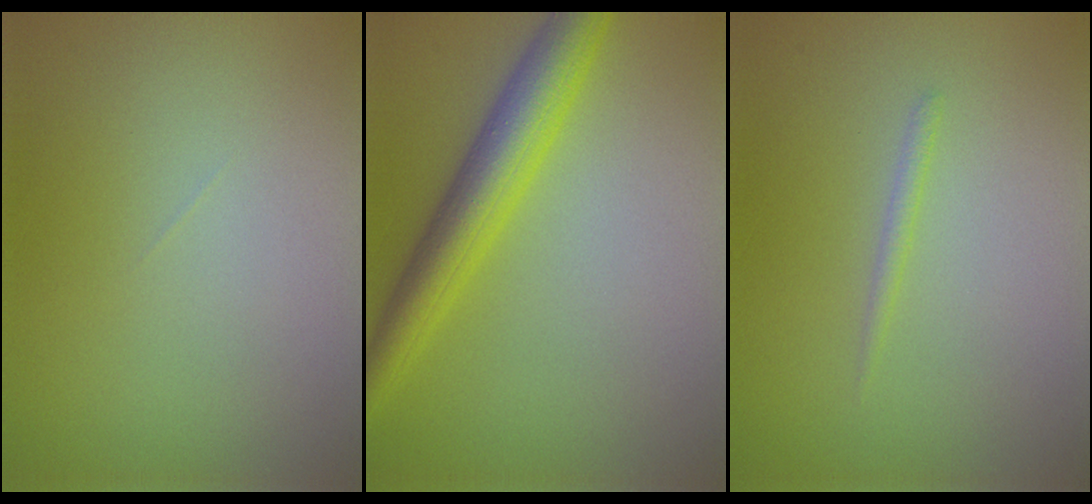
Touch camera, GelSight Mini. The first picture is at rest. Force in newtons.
{"total": 5.2, "press": 5.2, "slide": 0.2}
{"total": 0.7, "press": 0.7, "slide": 0.1}